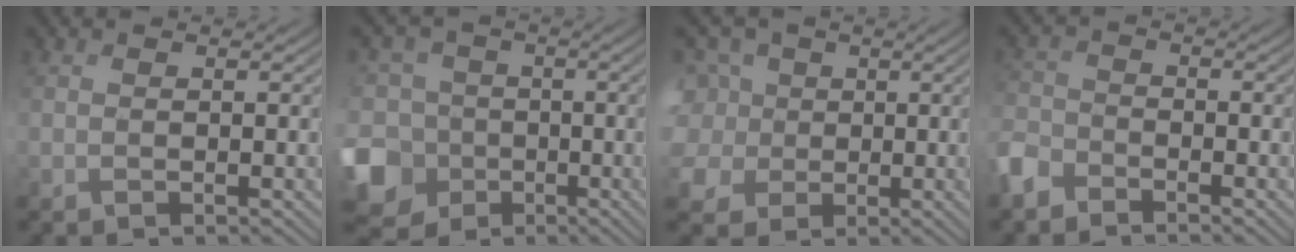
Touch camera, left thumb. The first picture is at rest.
{"total": 14.3, "force": [-4.5, 12.4, 5.5], "torque": [-0.188, -0.011, -0.102]}
{"total": 10.7, "force": [0.6, 9.4, 5.1], "torque": [-0.176, 0.018, -0.019]}
{"total": 4.3, "force": [-3.4, 2.2, 1.4], "torque": [-0.039, -0.004, -0.084]}